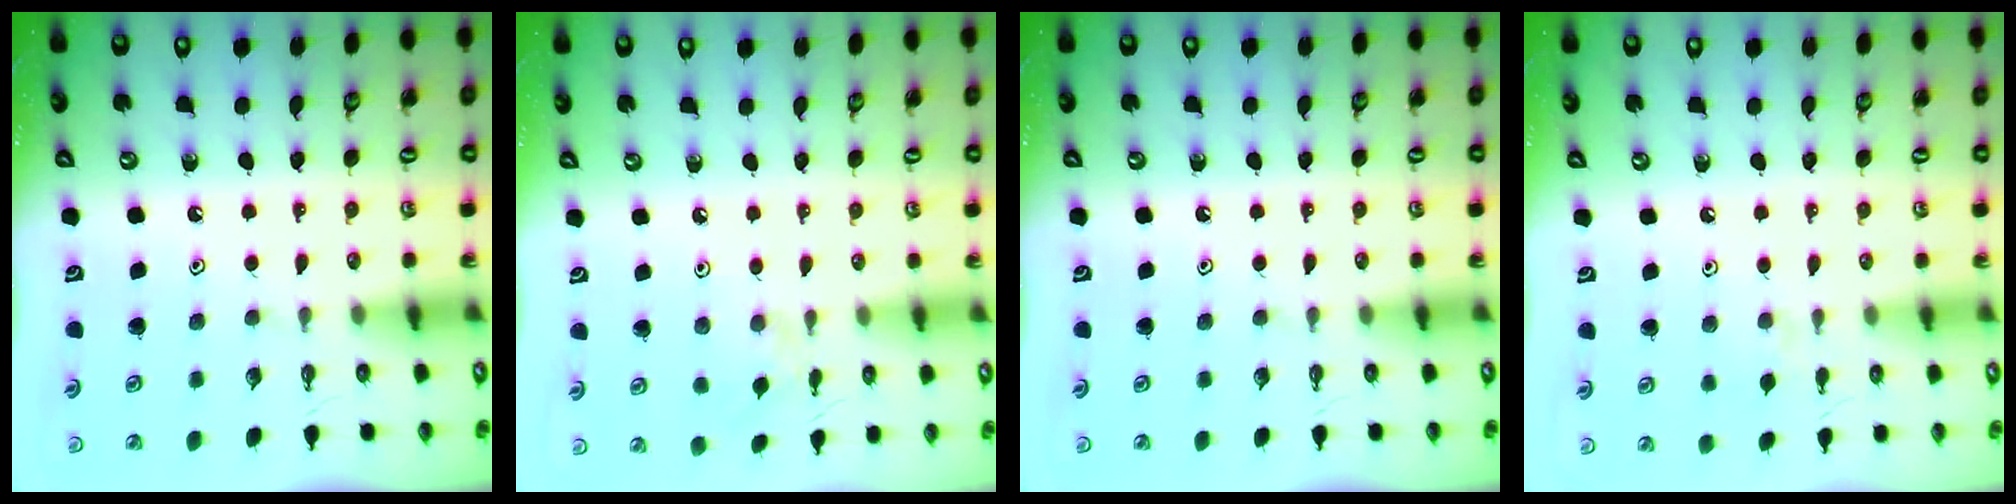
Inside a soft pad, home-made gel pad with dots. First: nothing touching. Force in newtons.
{"total": 1.6, "press": 1.6, "slide": 0.3}
{"total": 0.0}
{"total": 3.2, "press": 3.2, "slide": 0.5}